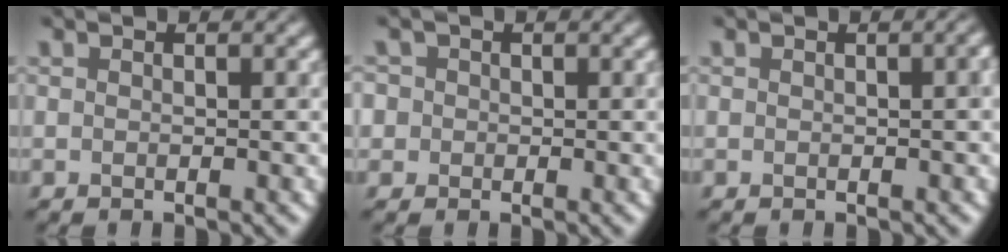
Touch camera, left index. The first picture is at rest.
{"total": 2.1, "force": [0.6, 1.9, 0.7], "torque": [-0.002, 0.011, 0.000]}
{"total": 1.3, "force": [0.1, 0.3, 1.2], "torque": [-0.010, 0.006, 0.001]}